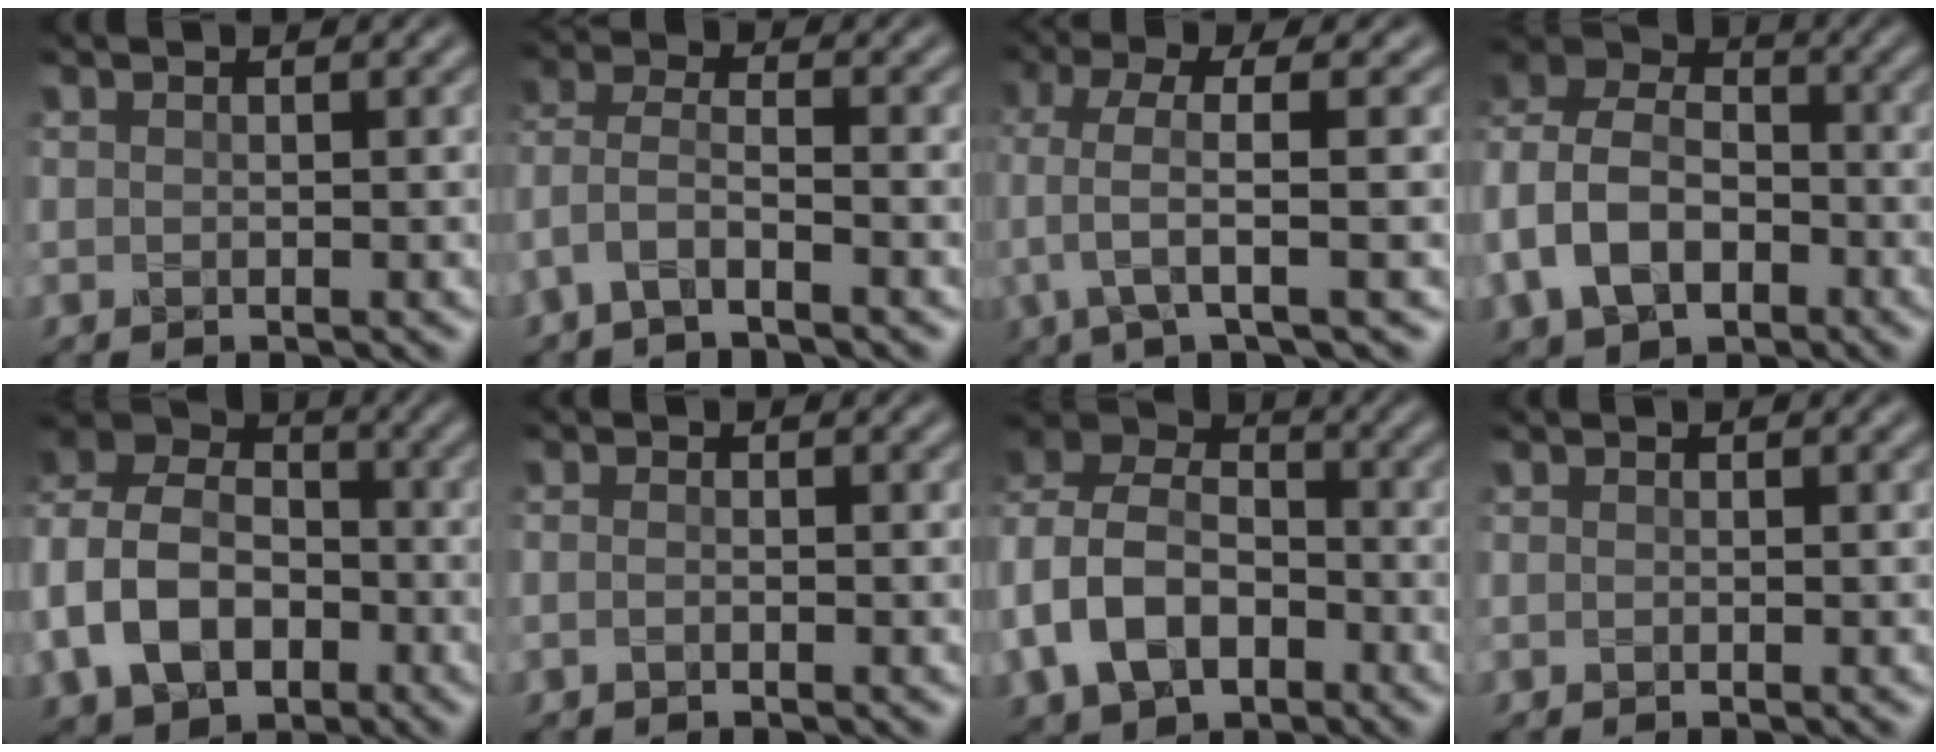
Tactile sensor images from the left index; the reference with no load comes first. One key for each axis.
{"total": 3.0, "fx": -1.9, "fy": 0.9, "fz": 2.1, "tx": -0.054, "ty": 0.007, "tz": -0.051}
{"total": 4.3, "fx": 0.4, "fy": 0.8, "fz": 4.2, "tx": -0.089, "ty": 0.006, "tz": 0.006}
{"total": 8.9, "fx": -2.4, "fy": 6.8, "fz": 5.3, "tx": -0.122, "ty": 0.005, "tz": -0.061}
{"total": 9.8, "fx": -2.9, "fy": 7.5, "fz": 5.6, "tx": -0.127, "ty": 0.001, "tz": -0.066}
{"total": 0.6, "fx": -0.4, "fy": 0.2, "fz": 0.5, "tx": -0.009, "ty": 0.004, "tz": -0.009}
{"total": 9.6, "fx": -2.8, "fy": 7.3, "fz": 5.6, "tx": -0.128, "ty": -0.001, "tz": -0.067}
{"total": 0.0}